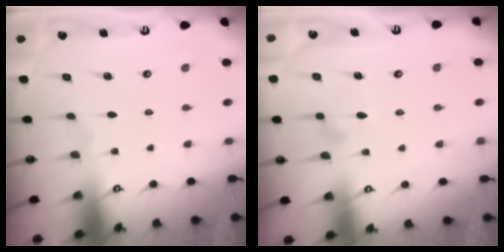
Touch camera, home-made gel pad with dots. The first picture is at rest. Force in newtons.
{"total": 8.1, "press": 8.1, "slide": 0.5}